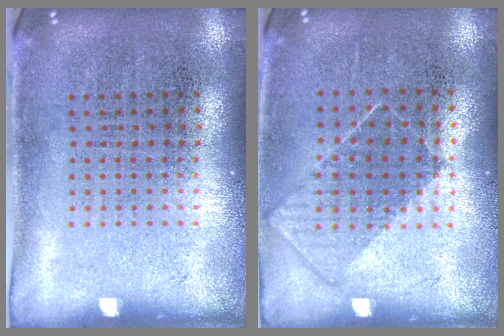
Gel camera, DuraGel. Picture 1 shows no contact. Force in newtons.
{"total": 0.8, "press": 0.7, "slide": 0.4}